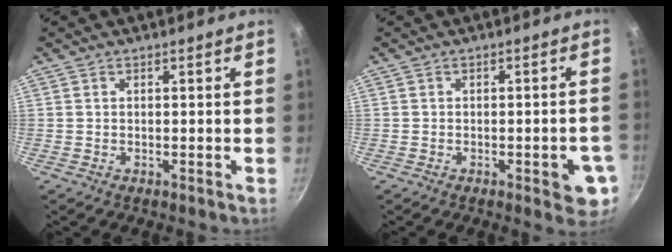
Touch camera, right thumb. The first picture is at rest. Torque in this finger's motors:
{"motor_torque": [0.70, 0.64, -0.12, 0.06, 0.16]}